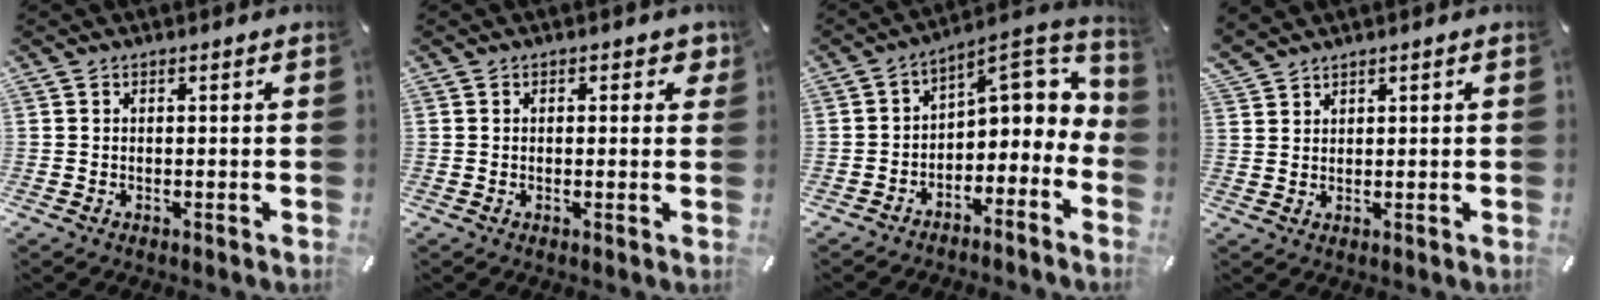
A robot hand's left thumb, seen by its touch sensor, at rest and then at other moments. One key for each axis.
{"total": 1.7, "fx": 0.4, "fy": 0.9, "fz": 1.4, "tx": -0.005, "ty": -0.004, "tz": 0.001}
{"total": 6.7, "fx": 2.0, "fy": 4.8, "fz": 4.2, "tx": -0.040, "ty": -0.031, "tz": 0.032}
{"total": 2.6, "fx": 2.4, "fy": 0.8, "fz": 0.6, "tx": -0.015, "ty": -0.008, "tz": 0.048}